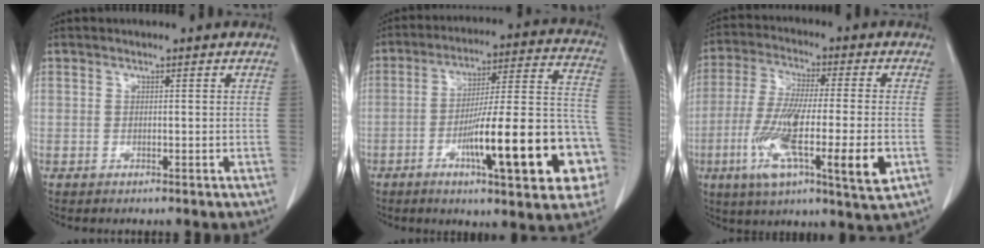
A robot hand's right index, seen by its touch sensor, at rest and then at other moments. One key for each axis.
{"total": 22.0, "fx": -7.6, "fy": 2.8, "fz": 20.4, "tx": -0.236, "ty": 0.020, "tz": -0.107}
{"total": 16.9, "fx": -5.0, "fy": 2.1, "fz": 16.0, "tx": -0.281, "ty": -0.026, "tz": -0.084}